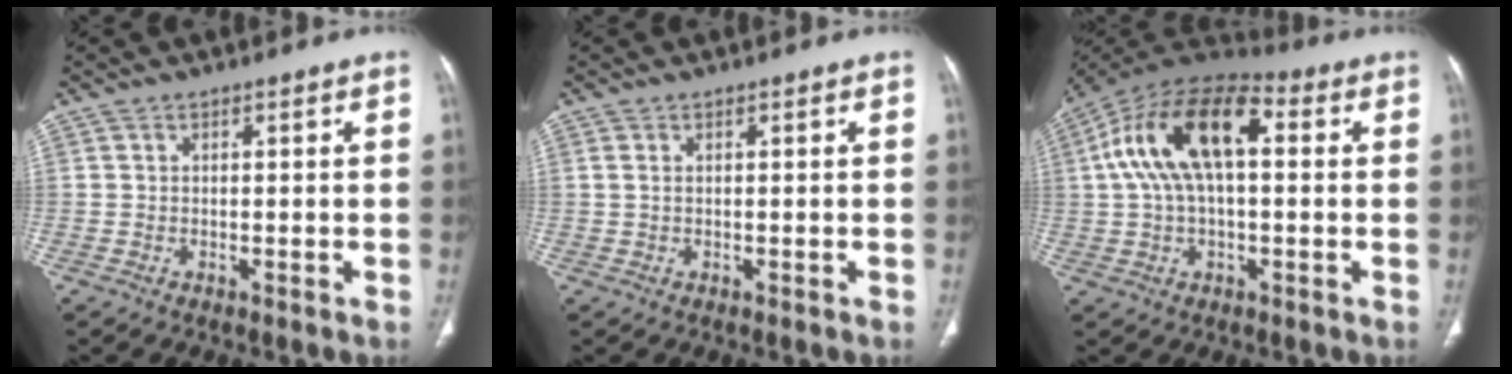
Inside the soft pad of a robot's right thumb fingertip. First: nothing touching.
{"total": 0.8, "force": [0.3, 0.4, 0.7], "torque": [-0.019, 0.008, 0.010]}
{"total": 17.9, "force": [3.2, 9.1, 15.0], "torque": [-0.272, 0.045, 0.048]}